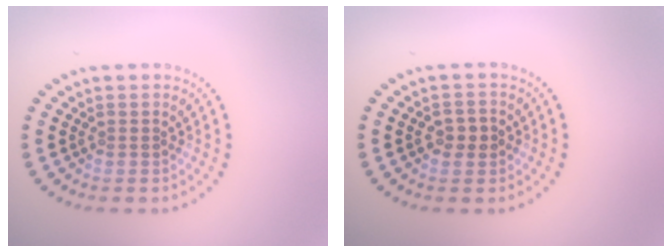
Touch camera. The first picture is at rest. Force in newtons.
{"total": 1.9, "press": 1.9, "slide": 0.2}